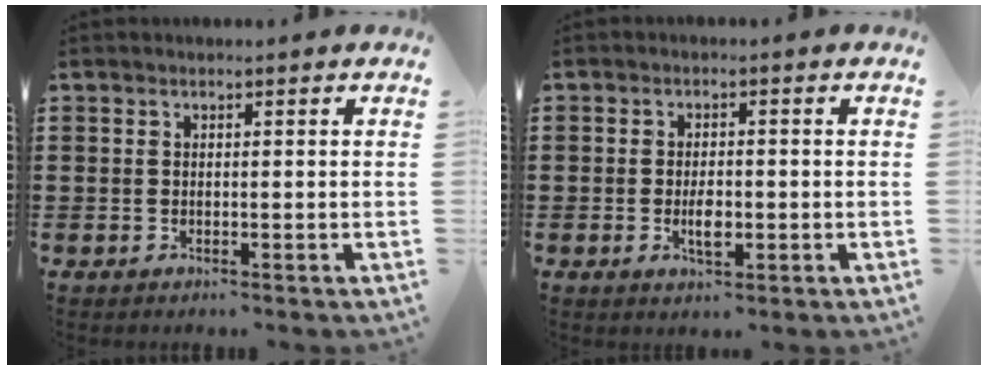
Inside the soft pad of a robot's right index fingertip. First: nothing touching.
{"total": 3.2, "force": [-0.7, 1.2, 2.8], "torque": [-0.060, -0.002, -0.014]}